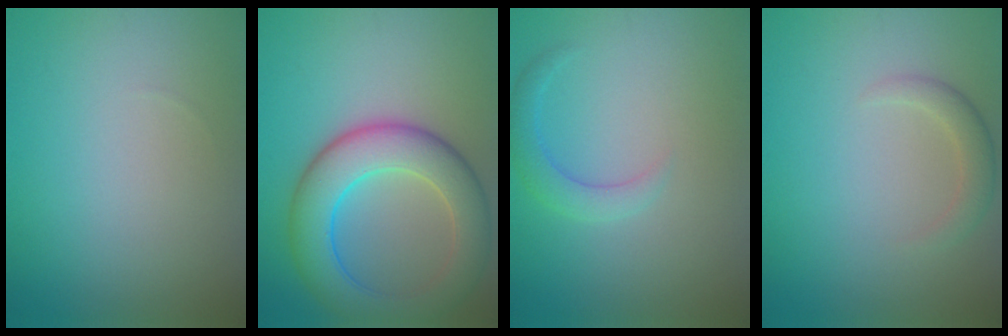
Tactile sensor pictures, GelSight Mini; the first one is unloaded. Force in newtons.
{"total": 8.5, "press": 8.5, "slide": 0.2}
{"total": 2.2, "press": 2.1, "slide": 0.2}
{"total": 1.9, "press": 1.9, "slide": 0.1}